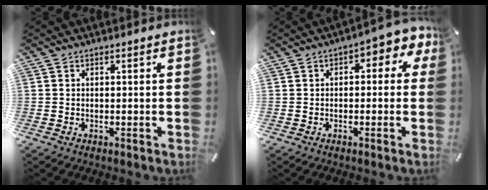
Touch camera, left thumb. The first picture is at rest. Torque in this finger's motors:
{"motor_torque": [0.57, 0.09, 0.44, 0.03, 0.03]}